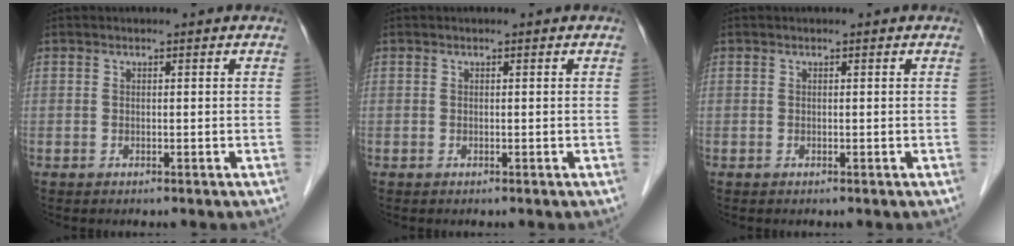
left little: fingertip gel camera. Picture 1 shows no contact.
{"total": 0.0}
{"total": 0.0}